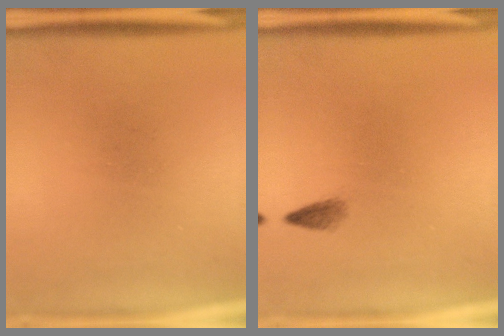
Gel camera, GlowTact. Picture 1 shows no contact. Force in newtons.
{"total": 1.0}